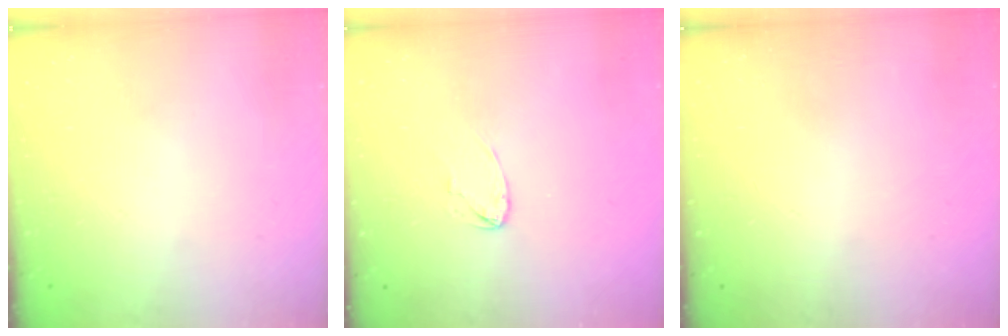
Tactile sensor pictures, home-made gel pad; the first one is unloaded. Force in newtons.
{"total": 2.6, "press": 2.6, "slide": 0.2}
{"total": 0.0}